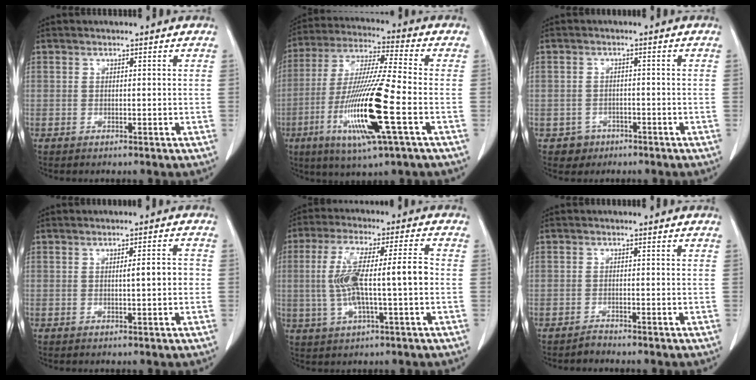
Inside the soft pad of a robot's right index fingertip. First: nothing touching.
{"total": 17.6, "force": [-5.5, 0.4, 16.7], "torque": [-0.343, -0.024, -0.105]}
{"total": 3.1, "force": [-1.6, 2.6, -0.2], "torque": [0.007, 0.014, -0.023]}
{"total": 3.1, "force": [-0.1, 0.3, 3.1], "torque": [-0.050, 0.003, -0.002]}
{"total": 11.9, "force": [-0.5, 1.6, 11.8], "torque": [-0.229, 0.021, -0.007]}
{"total": 1.1, "force": [-1.1, 0.1, -0.2], "torque": [0.006, -0.003, -0.019]}